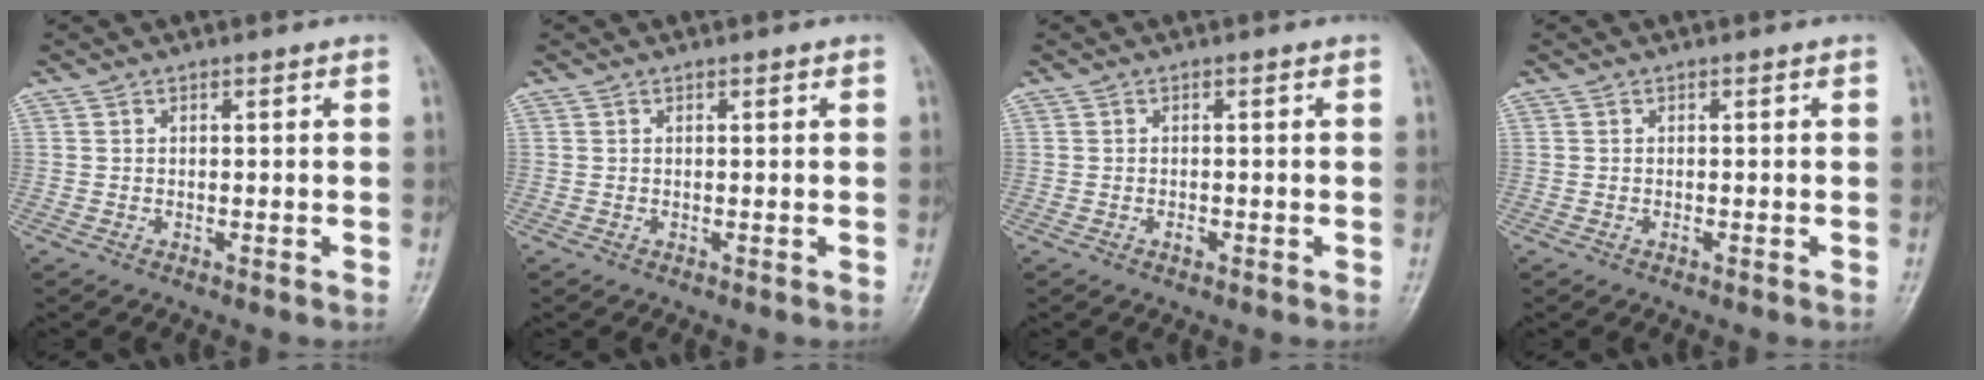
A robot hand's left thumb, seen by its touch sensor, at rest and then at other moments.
{"total": 0.6, "force": [0.3, 0.2, 0.5], "torque": [-0.007, -0.001, 0.003]}
{"total": 1.1, "force": [-0.4, 0.6, 0.8], "torque": [-0.010, 0.003, -0.007]}
{"total": 0.6, "force": [0.0, 0.2, 0.6], "torque": [-0.004, 0.003, 0.000]}